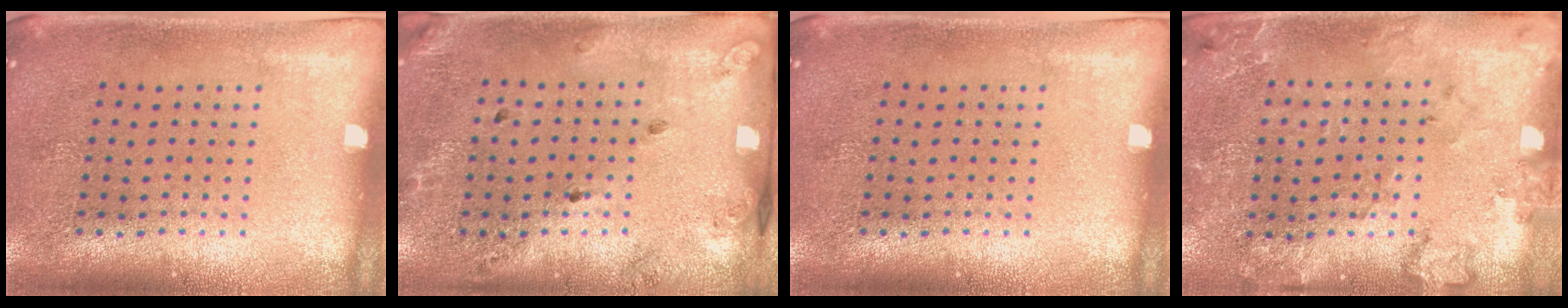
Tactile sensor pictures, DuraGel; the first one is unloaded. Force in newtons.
{"total": 1.4, "press": 1.3, "slide": 0.7}
{"total": 0.0}
{"total": 1.7, "press": 1.7, "slide": 0.2}